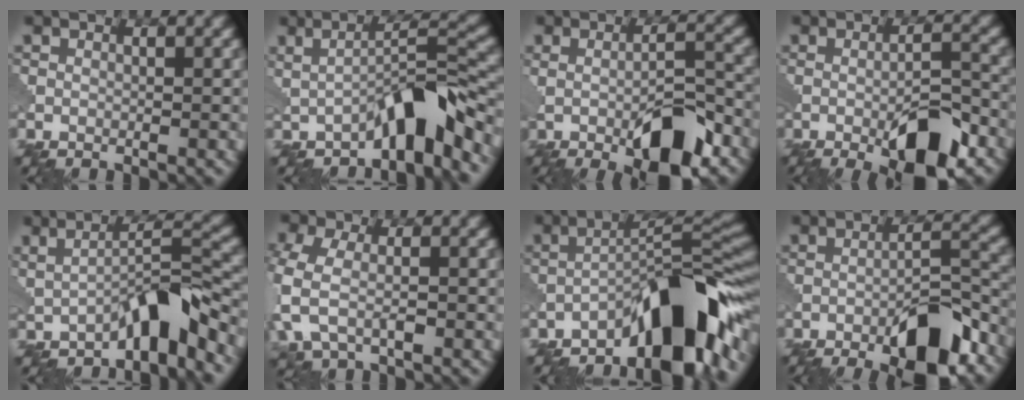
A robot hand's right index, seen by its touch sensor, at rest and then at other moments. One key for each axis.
{"total": 5.8, "fx": -2.7, "fy": 1.2, "fz": 5.0, "tx": -0.073, "ty": 0.013, "tz": -0.045}
{"total": 7.5, "fx": -2.6, "fy": 2.2, "fz": 6.7, "tx": -0.111, "ty": -0.008, "tz": -0.037}
{"total": 7.2, "fx": -3.1, "fy": 1.9, "fz": 6.2, "tx": -0.097, "ty": -0.001, "tz": -0.047}
{"total": 5.1, "fx": -2.5, "fy": 1.0, "fz": 4.3, "tx": -0.063, "ty": 0.012, "tz": -0.043}
{"total": 5.3, "fx": -1.5, "fy": 3.1, "fz": 4.0, "tx": -0.110, "ty": 0.000, "tz": -0.037}
{"total": 11.1, "fx": -6.6, "fy": 2.8, "fz": 8.5, "tx": -0.104, "ty": 0.020, "tz": -0.115}
{"total": 9.1, "fx": -5.5, "fy": 2.4, "fz": 6.8, "tx": -0.096, "ty": 0.007, "tz": -0.086}